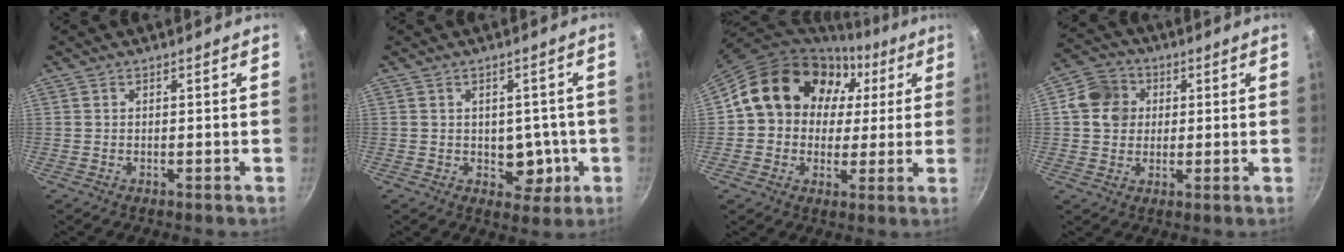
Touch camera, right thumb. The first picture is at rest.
{"total": 6.0, "force": [-1.0, 4.7, 3.7], "torque": [-0.003, 0.007, -0.005]}
{"total": 19.2, "force": [4.6, 16.0, 9.6], "torque": [-0.142, 0.040, 0.071]}
{"total": 8.2, "force": [1.5, 7.3, 3.5], "torque": [-0.034, 0.010, 0.012]}